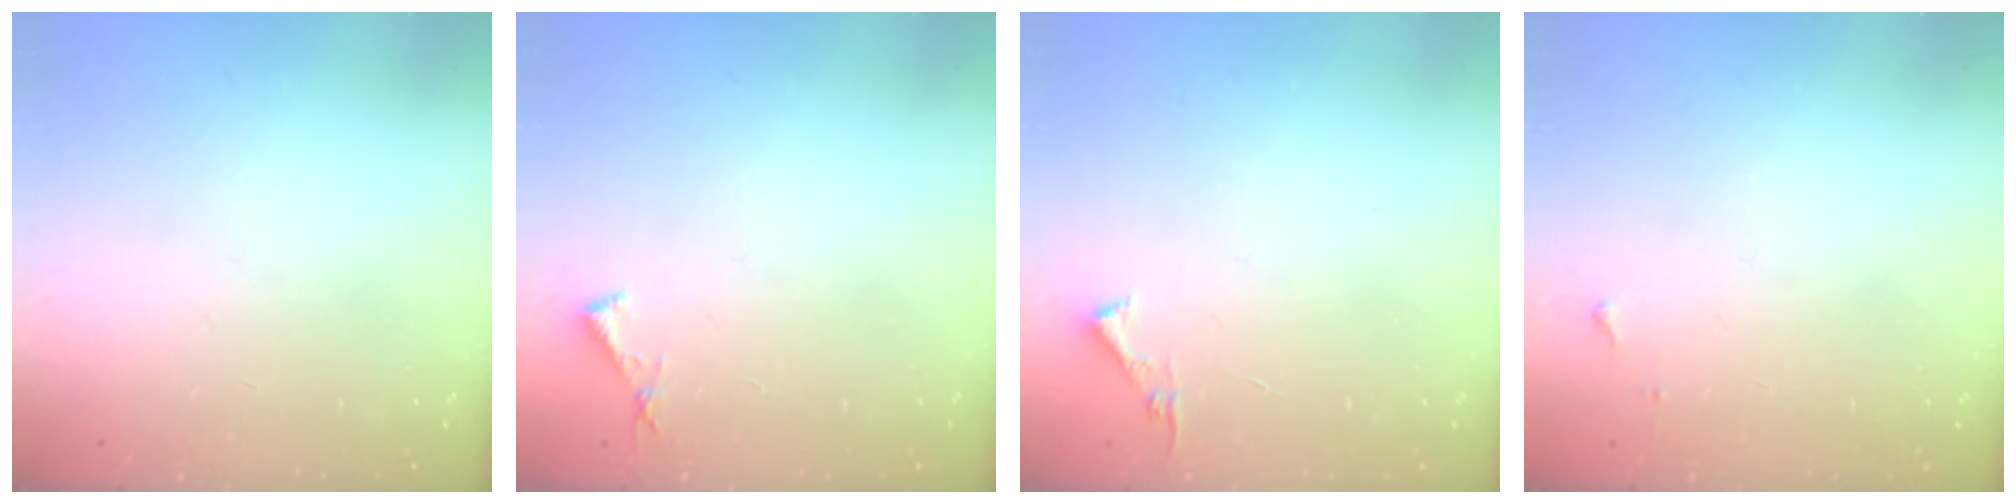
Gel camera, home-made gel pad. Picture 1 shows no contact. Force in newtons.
{"total": 3.8, "press": 3.8, "slide": 0.3}
{"total": 3.4, "press": 3.4, "slide": 0.4}
{"total": 3.5, "press": 3.5, "slide": 0.4}